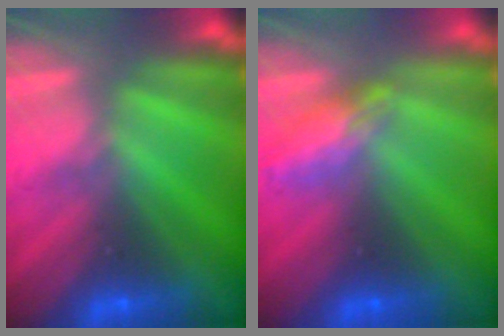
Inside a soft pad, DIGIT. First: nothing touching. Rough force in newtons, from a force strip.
{"total": 2.4}